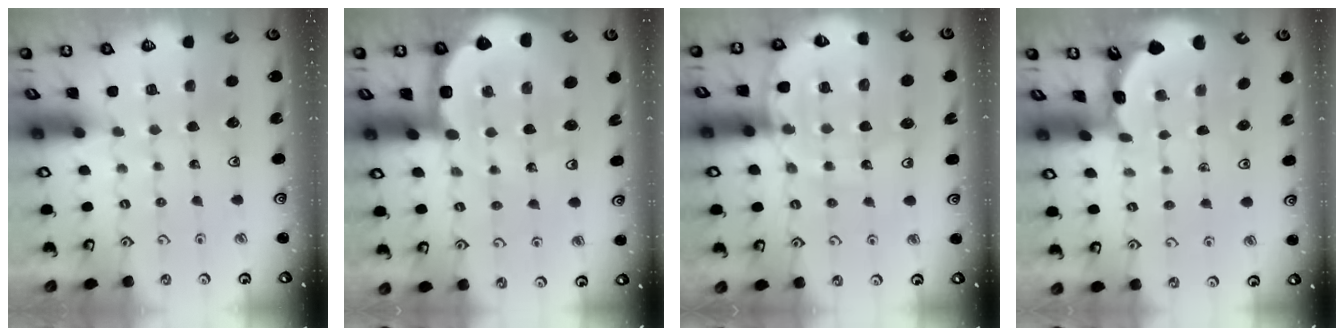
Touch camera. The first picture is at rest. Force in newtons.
{"total": 12.7, "press": 12.5, "slide": 2.3}
{"total": 14.4, "press": 14.1, "slide": 3.2}
{"total": 1.6, "press": 1.6, "slide": 0.1}